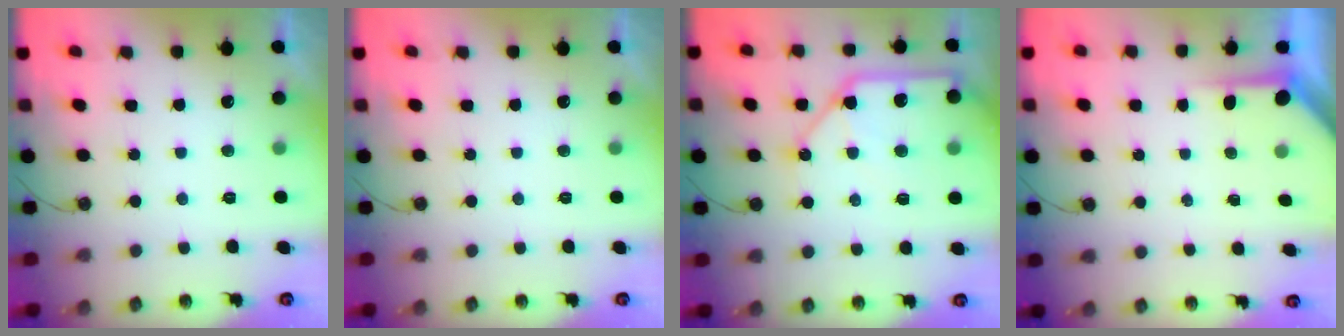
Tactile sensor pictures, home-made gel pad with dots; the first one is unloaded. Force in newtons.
{"total": 0.0}
{"total": 12.9, "press": 12.8, "slide": 1.6}
{"total": 3.6, "press": 3.6, "slide": 0.4}